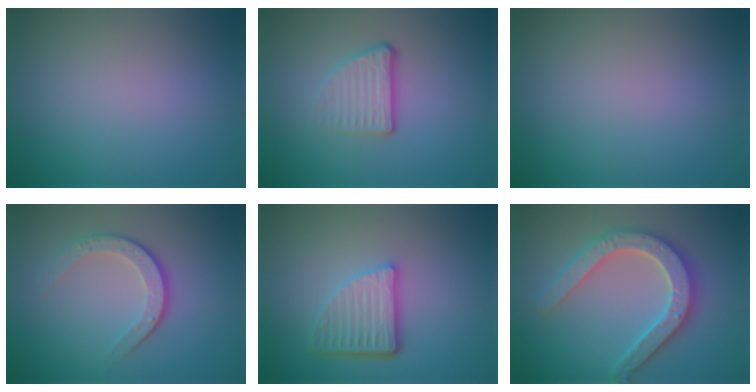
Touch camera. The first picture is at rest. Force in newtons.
{"total": 3.6, "press": 2.3, "slide": 2.7}
{"total": 0.0}
{"total": 3.6, "press": 2.5, "slide": 2.6}
{"total": 4.9, "press": 3.5, "slide": 3.4}
{"total": 5.3, "press": 5.2, "slide": 1.0}